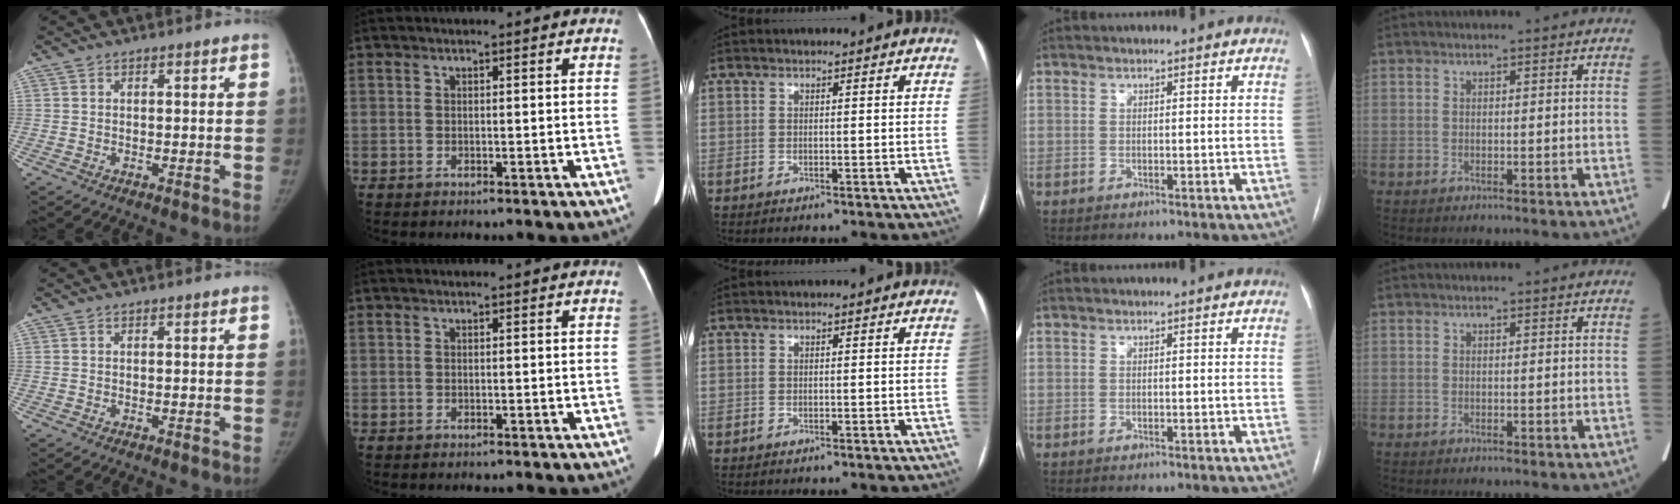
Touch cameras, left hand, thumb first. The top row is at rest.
{}